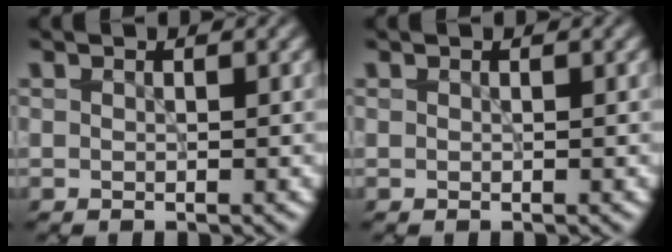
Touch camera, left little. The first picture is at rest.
{"total": 0.0}